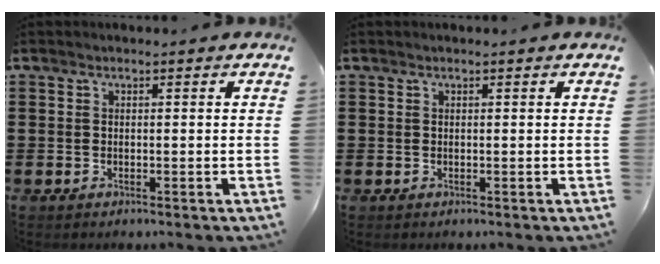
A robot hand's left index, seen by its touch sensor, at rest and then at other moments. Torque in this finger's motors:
{"motor_torque": [-0.11, 0.09, 0.00, 0.00]}